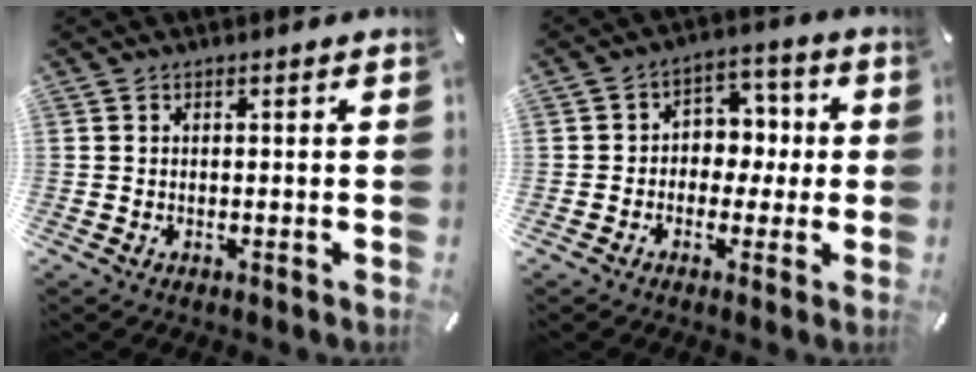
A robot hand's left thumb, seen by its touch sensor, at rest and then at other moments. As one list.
[{"total": 6.4, "force": [-1.1, 5.8, 2.5], "torque": [-0.035, 0.010, -0.025]}]